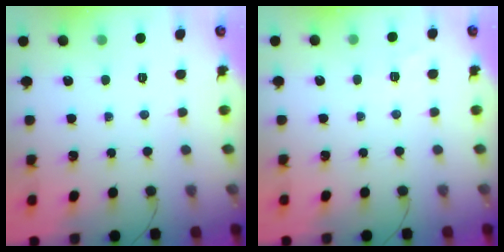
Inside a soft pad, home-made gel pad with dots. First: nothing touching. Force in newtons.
{"total": 6.0, "press": 5.8, "slide": 1.7}